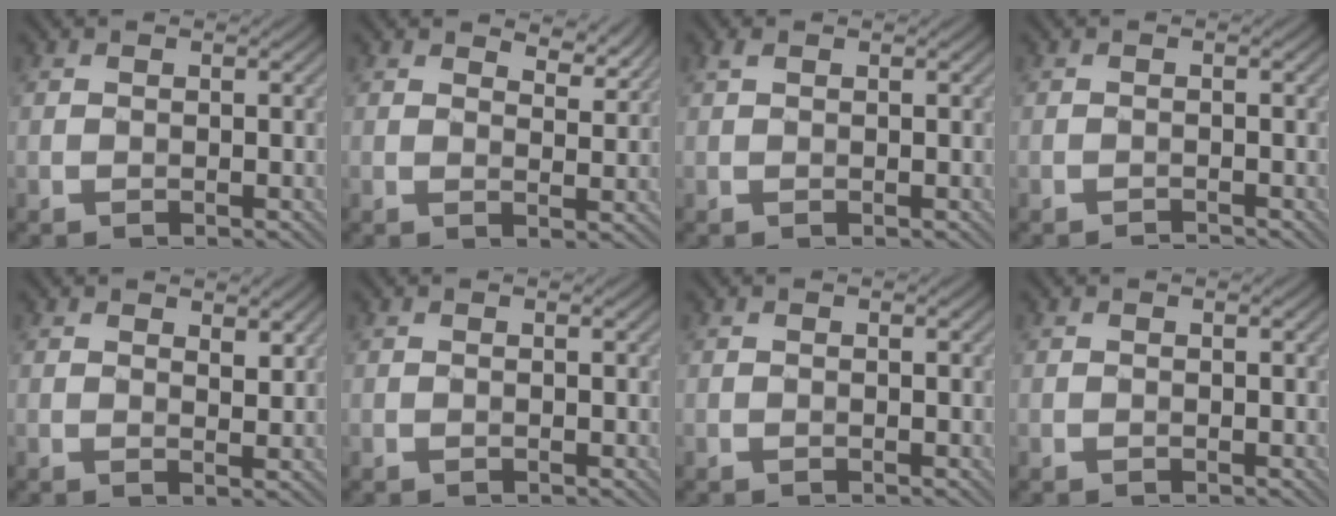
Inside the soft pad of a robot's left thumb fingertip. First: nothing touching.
{"total": 4.5, "force": [3.7, 1.6, 2.1], "torque": [-0.039, -0.004, 0.059]}
{"total": 1.1, "force": [0.7, 0.4, 0.8], "torque": [-0.021, 0.004, 0.014]}
{"total": 0.8, "force": [-0.7, -0.3, 0.0], "torque": [-0.001, 0.006, -0.016]}
{"total": 2.6, "force": [1.8, 1.0, 1.7], "torque": [-0.028, -0.005, 0.033]}
{"total": 0.0}
{"total": 0.0}
{"total": 0.0}